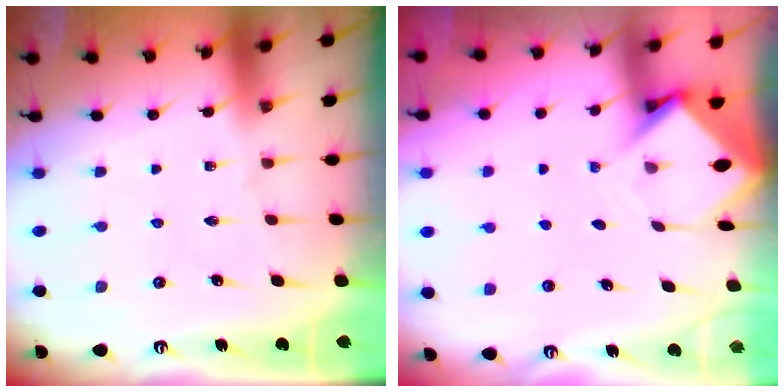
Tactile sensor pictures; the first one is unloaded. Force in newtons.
{"total": 3.9, "press": 3.9, "slide": 0.3}